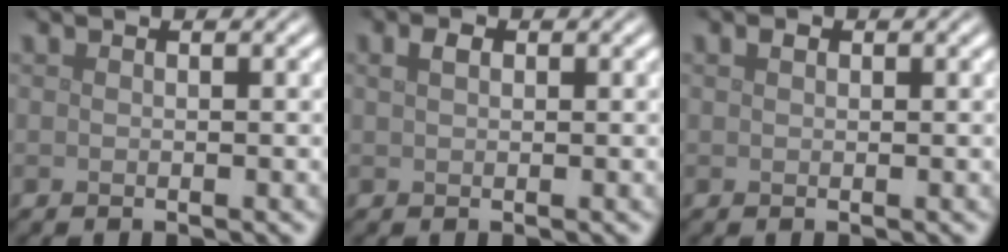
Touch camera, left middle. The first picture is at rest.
{"total": 1.2, "force": [0.5, 0.7, 0.8], "torque": [-0.016, 0.004, 0.008]}
{"total": 0.5, "force": [0.3, 0.3, 0.3], "torque": [-0.006, 0.001, 0.004]}